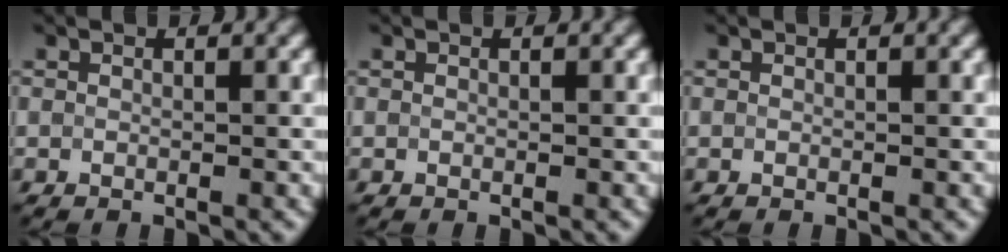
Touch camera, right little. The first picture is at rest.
{"total": 0.0}
{"total": 0.0}